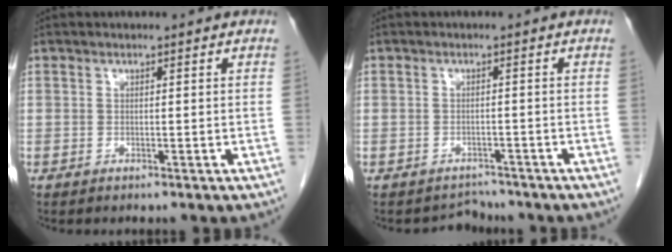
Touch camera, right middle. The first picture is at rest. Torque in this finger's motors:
{"motor_torque": [-1.35, -0.03, -0.55, -0.18]}